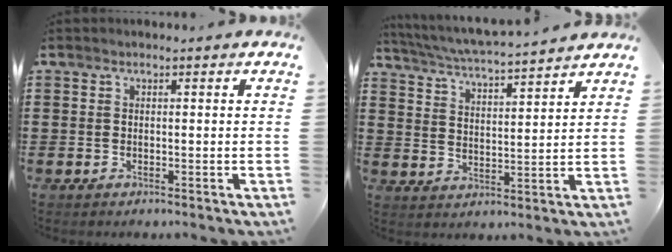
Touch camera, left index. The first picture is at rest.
{"total": 4.7, "force": [4.5, -0.3, 1.4], "torque": [-0.050, -0.032, 0.072]}